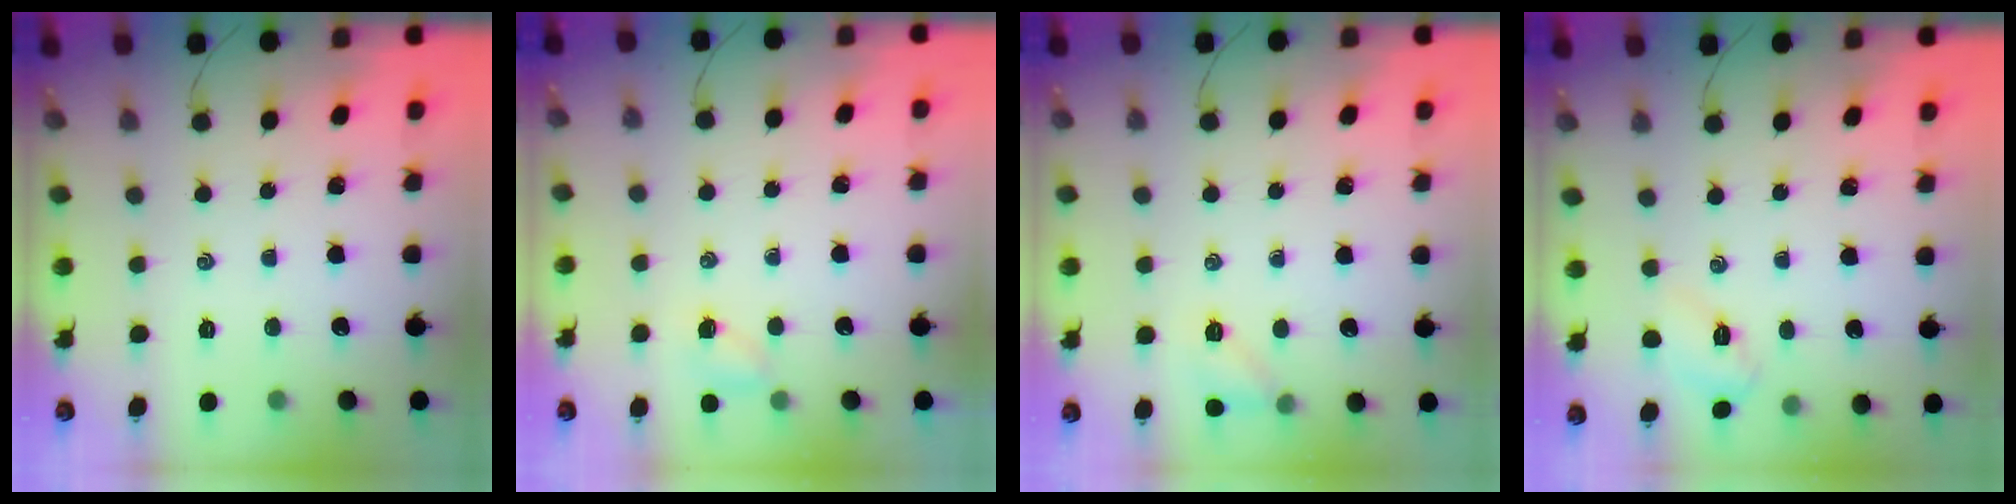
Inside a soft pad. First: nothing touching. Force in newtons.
{"total": 3.6, "press": 3.4, "slide": 1.1}
{"total": 7.4, "press": 7.3, "slide": 1.4}
{"total": 3.6, "press": 3.5, "slide": 0.9}